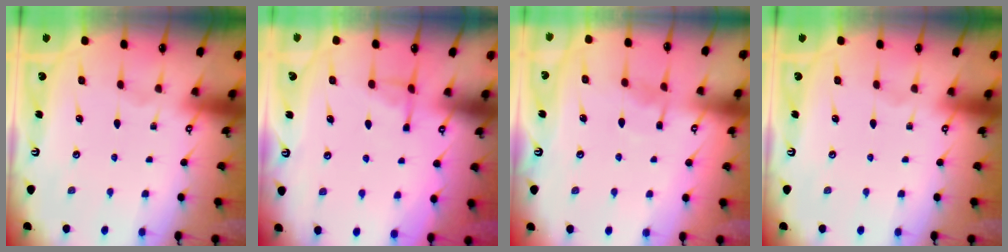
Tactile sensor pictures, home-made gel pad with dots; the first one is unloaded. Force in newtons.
{"total": 3.9, "press": 3.8, "slide": 0.7}
{"total": 6.3, "press": 6.3, "slide": 0.5}
{"total": 0.0}